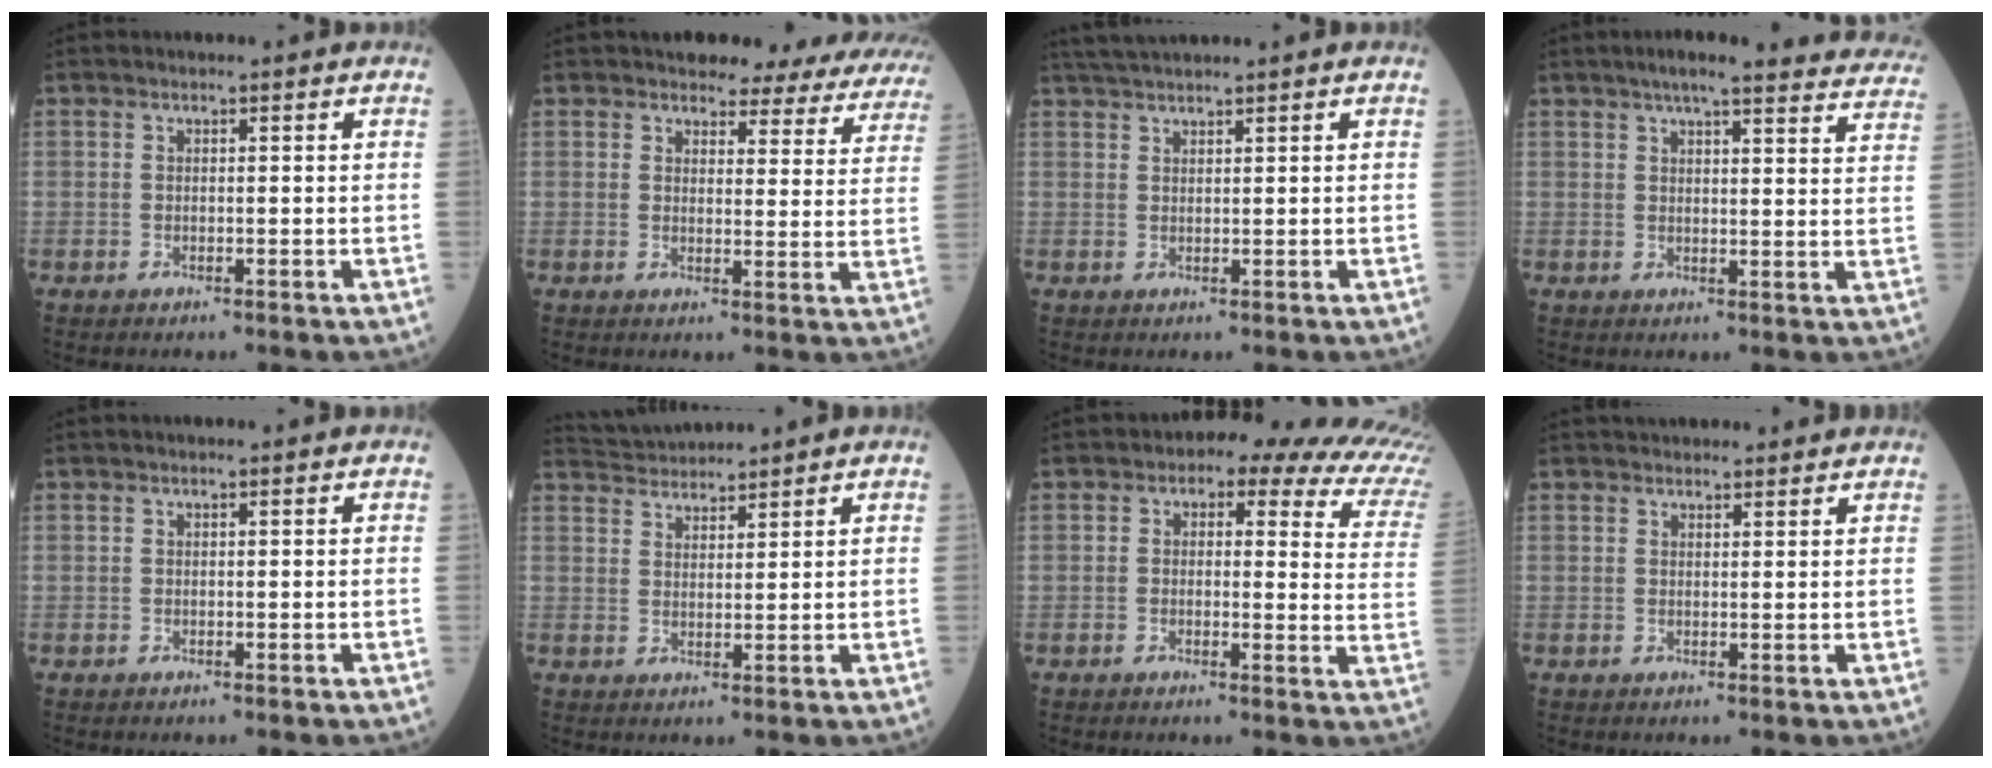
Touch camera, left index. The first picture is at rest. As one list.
[{"total": 15.6, "force": [14.4, 4.5, 3.8], "torque": [-0.014, -0.043, 0.135]}, {"total": 3.8, "force": [3.5, -0.5, 1.2], "torque": [-0.027, 0.023, 0.071]}, {"total": 22.7, "force": [20.6, 2.8, 9.2], "torque": [-0.112, -0.020, 0.232]}, {"total": 0.0}, {"total": 4.6, "force": [4.5, -0.2, -0.1], "torque": [-0.011, 0.028, 0.090]}, {"total": 14.0, "force": [10.8, 4.7, 7.5], "torque": [-0.072, 0.003, 0.092]}, {"total": 6.6, "force": [6.2, 1.5, 1.7], "torque": [-0.013, 0.033, 0.077]}]